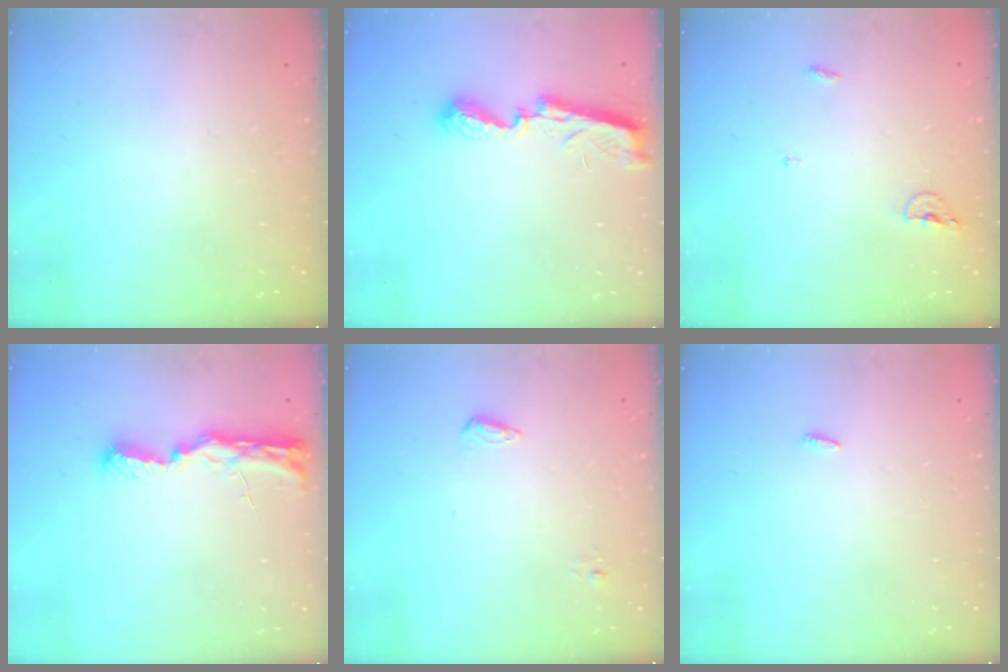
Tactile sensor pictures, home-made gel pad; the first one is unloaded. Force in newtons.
{"total": 7.6, "press": 7.5, "slide": 0.3}
{"total": 3.9, "press": 3.8, "slide": 0.8}
{"total": 10.7, "press": 9.7, "slide": 4.5}
{"total": 5.2, "press": 5.1, "slide": 1.0}
{"total": 2.1, "press": 1.9, "slide": 0.7}